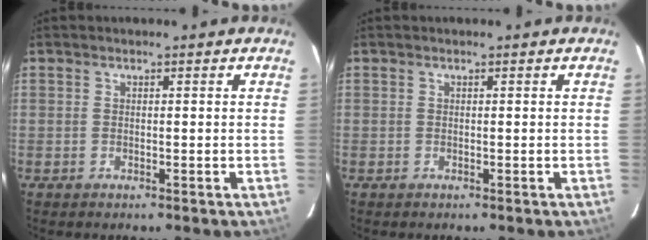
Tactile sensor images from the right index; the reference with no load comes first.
{"total": 0.0}